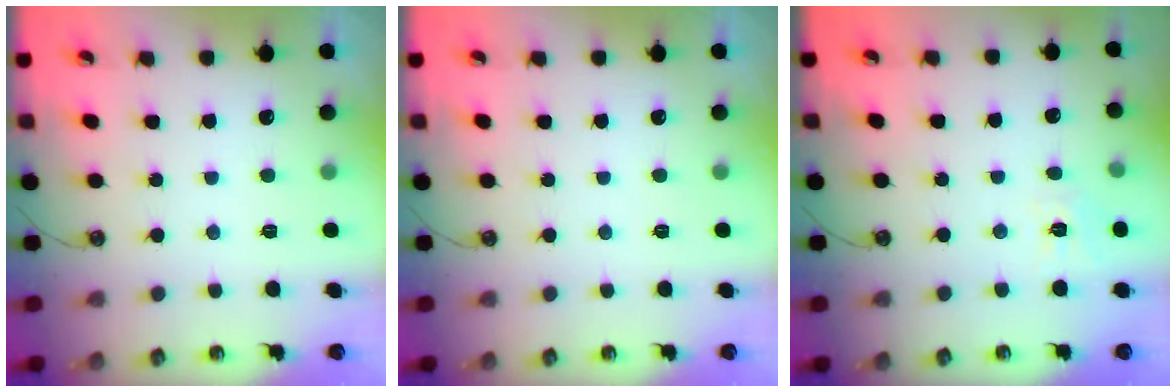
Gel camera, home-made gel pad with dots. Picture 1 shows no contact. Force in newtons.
{"total": 0.0}
{"total": 7.0, "press": 6.9, "slide": 0.8}